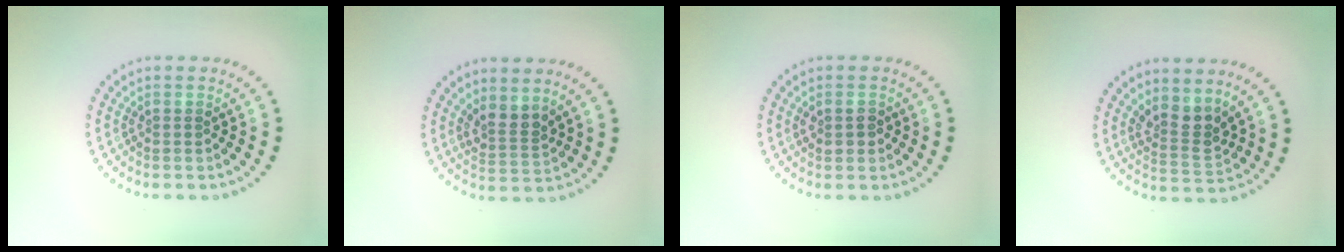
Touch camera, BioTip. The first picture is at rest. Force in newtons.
{"total": 2.4, "press": 1.8, "slide": 1.6}
{"total": 1.4, "press": 1.4, "slide": 0.1}
{"total": 2.7, "press": 2.1, "slide": 1.7}